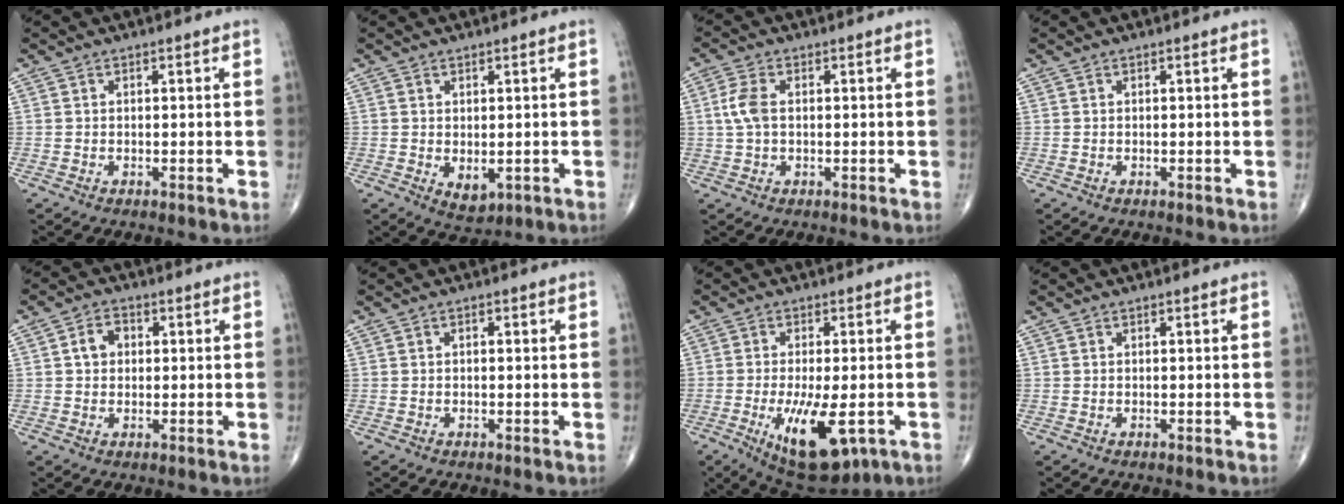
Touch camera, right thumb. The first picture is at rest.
{"total": 3.4, "force": [-0.5, 2.0, 2.7], "torque": [-0.032, -0.003, 0.007]}
{"total": 4.3, "force": [0.5, 2.4, 3.5], "torque": [-0.088, 0.009, 0.006]}
{"total": 0.0}
{"total": 4.0, "force": [0.7, 3.2, 2.4], "torque": [-0.032, 0.012, 0.009]}
{"total": 0.8, "force": [0.2, 0.3, 0.7], "torque": [-0.014, 0.003, 0.001]}
{"total": 13.1, "force": [-4.2, 5.0, 11.3], "torque": [-0.184, -0.014, -0.050]}
{"total": 0.0}